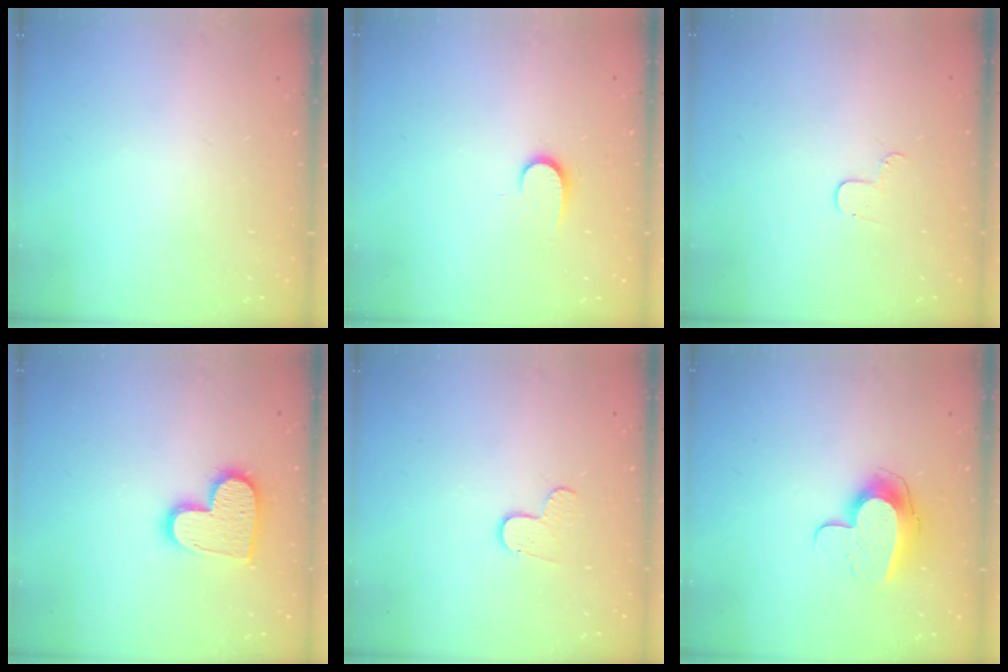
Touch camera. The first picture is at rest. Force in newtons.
{"total": 6.7, "press": 6.6, "slide": 0.7}
{"total": 4.0, "press": 4.0, "slide": 0.4}
{"total": 14.0, "press": 13.9, "slide": 0.8}
{"total": 3.3, "press": 3.3, "slide": 0.3}
{"total": 10.7, "press": 10.6, "slide": 0.7}